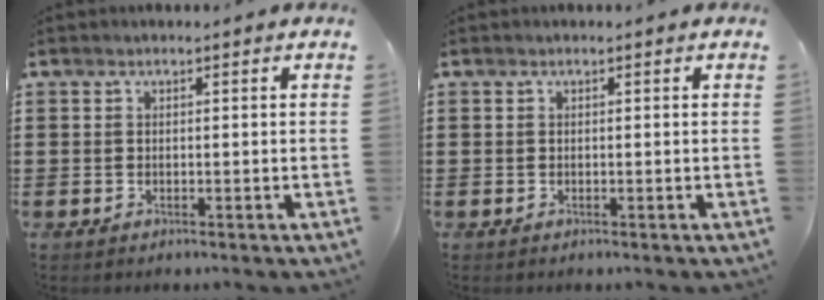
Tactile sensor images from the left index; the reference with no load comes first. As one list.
[{"total": 0.0}]